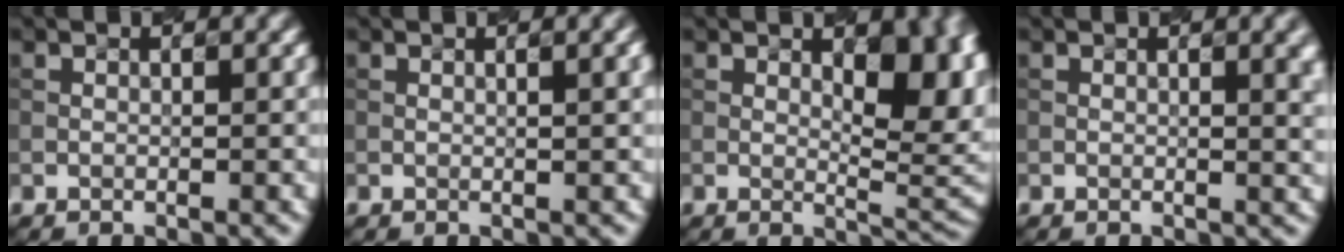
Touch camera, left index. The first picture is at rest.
{"total": 2.7, "force": [0.7, 1.0, 2.5], "torque": [-0.020, 0.009, 0.002]}
{"total": 9.0, "force": [1.7, 4.0, 7.9], "torque": [-0.086, 0.001, 0.036]}
{"total": 3.5, "force": [0.8, 1.3, 3.1], "torque": [-0.023, 0.009, 0.013]}